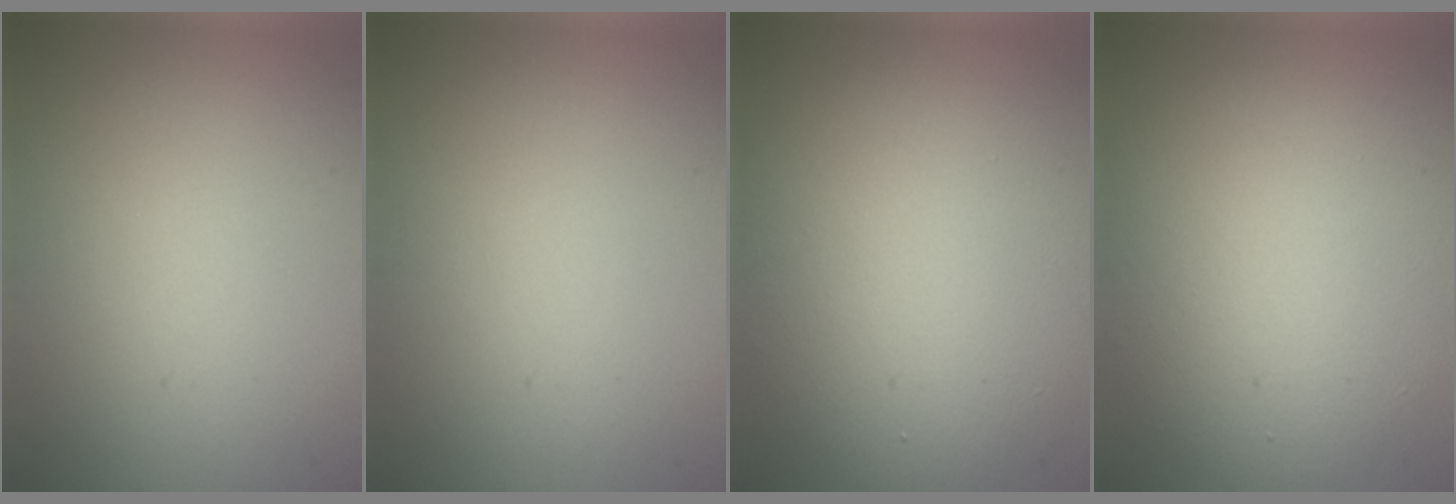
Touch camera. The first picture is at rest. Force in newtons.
{"total": 0.0}
{"total": 10.5, "press": 10.5, "slide": 0.4}
{"total": 8.5, "press": 8.4, "slide": 0.9}